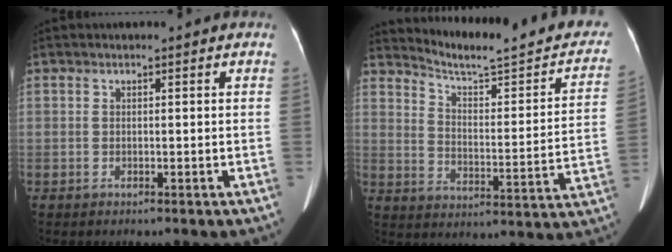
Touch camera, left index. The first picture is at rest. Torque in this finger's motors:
{"motor_torque": [0.27, -0.86, 0.00, 0.00]}